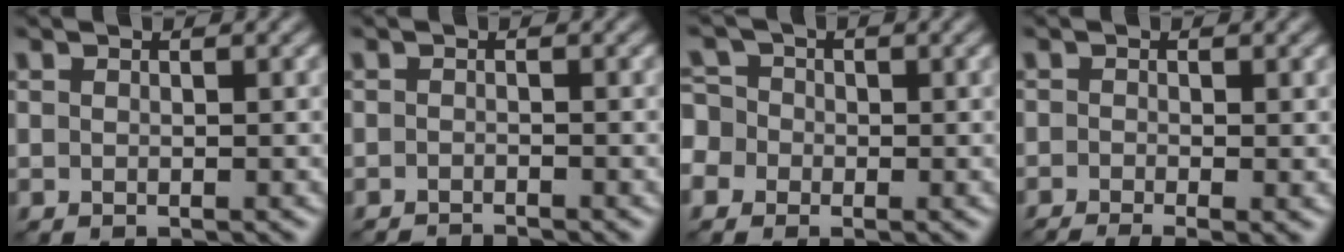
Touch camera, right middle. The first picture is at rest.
{"total": 1.6, "force": [-1.6, 0.0, 0.3], "torque": [0.004, -0.004, -0.030]}
{"total": 4.5, "force": [-1.5, 4.0, 1.5], "torque": [-0.032, 0.018, -0.052]}
{"total": 3.3, "force": [-1.8, 0.7, 2.6], "torque": [-0.038, -0.011, -0.032]}